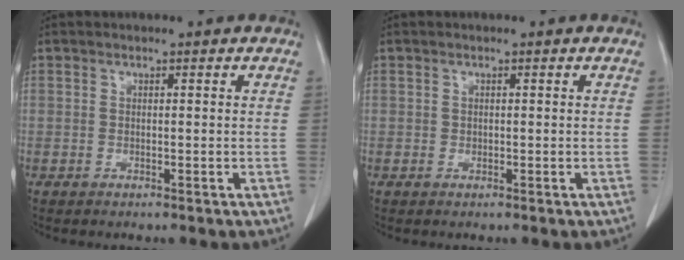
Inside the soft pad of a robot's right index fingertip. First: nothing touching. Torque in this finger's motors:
{"motor_torque": [0.07, -0.01, 0.02, 0.00]}